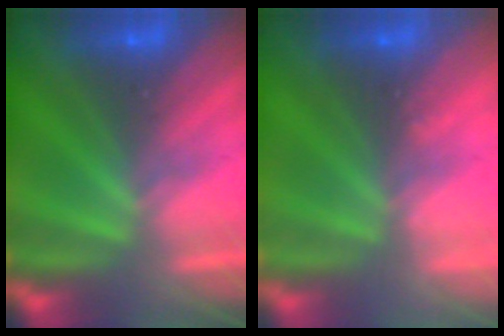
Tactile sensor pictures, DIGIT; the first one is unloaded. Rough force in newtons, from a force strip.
{"total": 2.4}